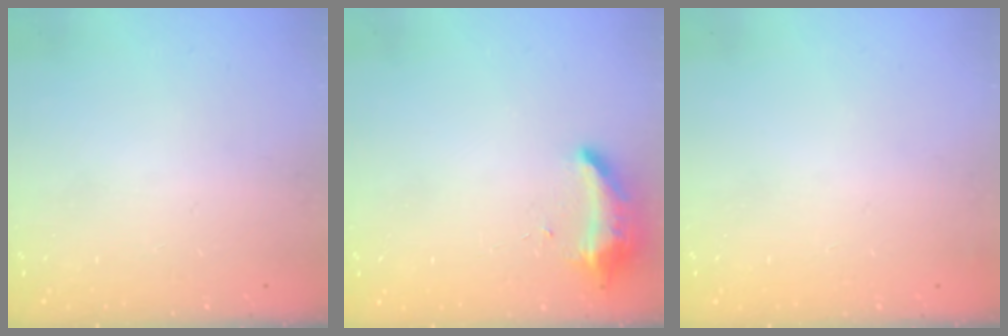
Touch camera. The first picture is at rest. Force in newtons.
{"total": 8.4, "press": 8.4, "slide": 0.4}
{"total": 8.9, "press": 3.1, "slide": 8.3}